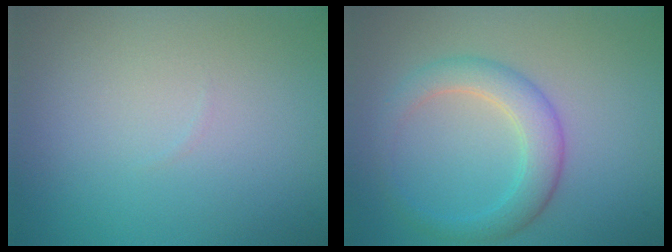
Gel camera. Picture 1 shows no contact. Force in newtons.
{"total": 3.6, "press": 3.6, "slide": 0.1}